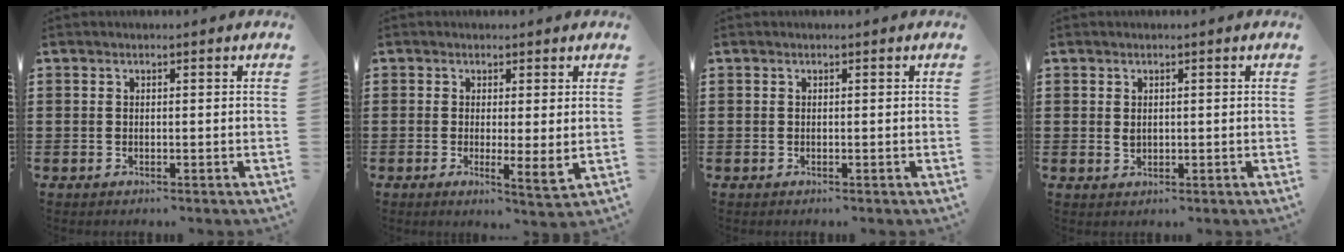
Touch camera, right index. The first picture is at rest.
{"total": 3.2, "force": [0.7, 0.6, 3.1], "torque": [-0.059, -0.003, 0.014]}
{"total": 0.0}
{"total": 1.3, "force": [0.3, 0.9, 0.8], "torque": [-0.018, 0.005, 0.006]}